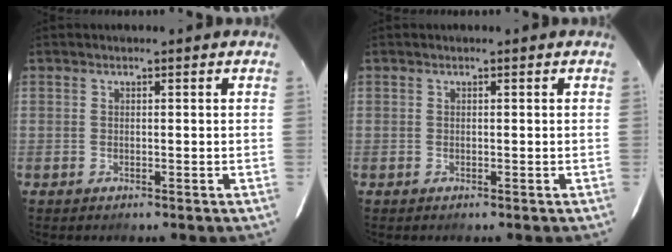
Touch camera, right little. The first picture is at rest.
{"total": 0.0}